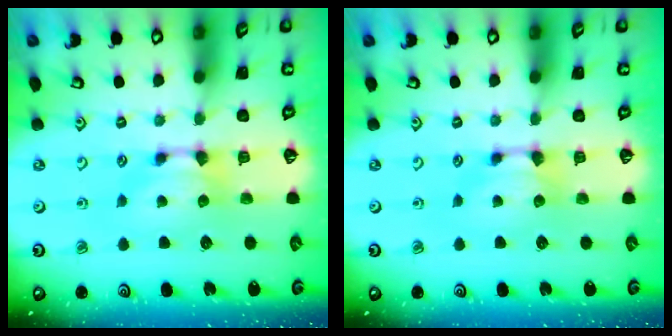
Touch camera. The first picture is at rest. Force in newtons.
{"total": 0.0}